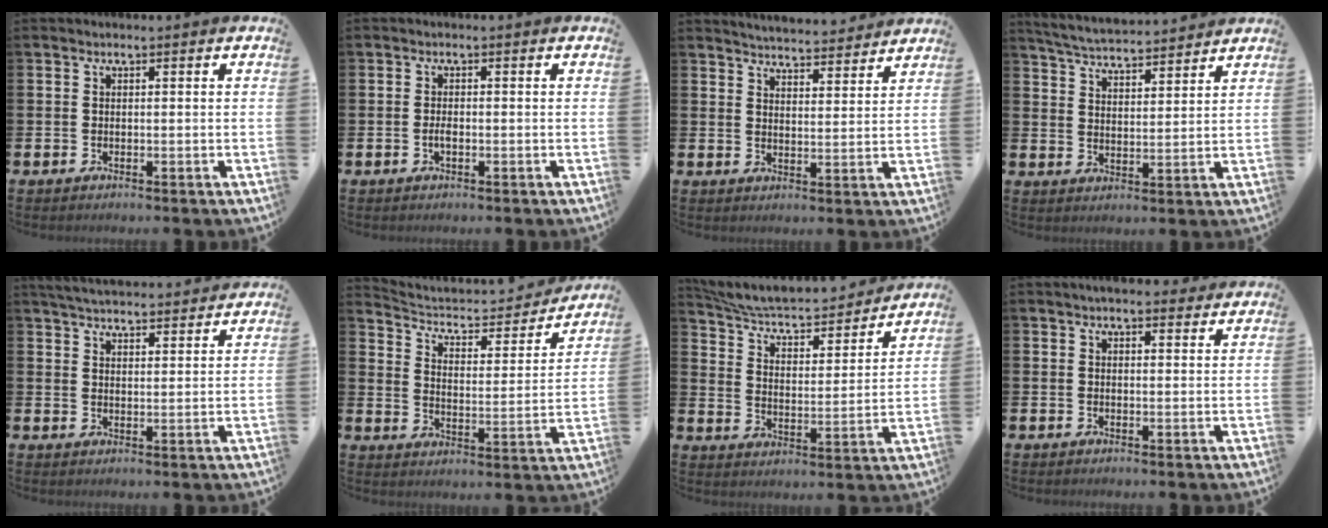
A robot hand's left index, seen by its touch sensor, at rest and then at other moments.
{"total": 1.3, "force": [-0.4, 0.6, 1.1], "torque": [-0.025, 0.001, -0.007]}
{"total": 5.1, "force": [5.1, 0.3, 0.0], "torque": [-0.012, -0.038, 0.091]}
{"total": 5.1, "force": [5.1, 0.3, 0.5], "torque": [-0.035, -0.031, 0.091]}
{"total": 4.7, "force": [4.7, 0.3, 0.5], "torque": [-0.023, -0.028, 0.084]}
{"total": 5.7, "force": [5.2, 2.0, 1.4], "torque": [-0.060, -0.041, 0.082]}
{"total": 6.1, "force": [5.7, 1.4, 1.8], "torque": [-0.067, -0.049, 0.092]}
{"total": 2.7, "force": [2.6, 0.5, 0.4], "torque": [-0.001, -0.013, 0.046]}